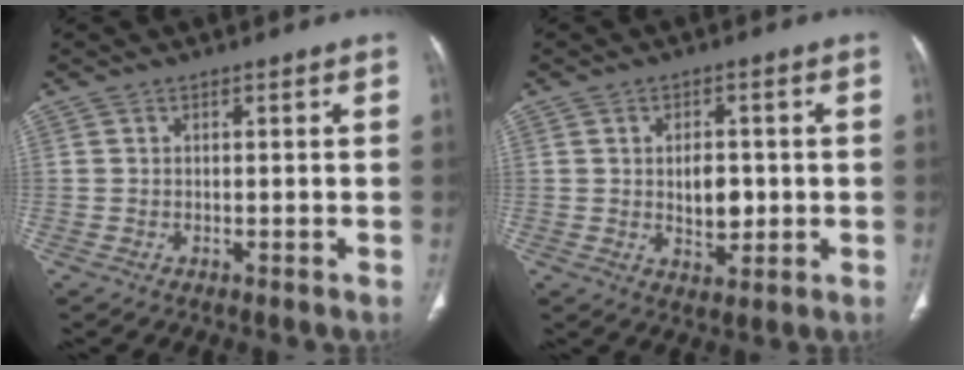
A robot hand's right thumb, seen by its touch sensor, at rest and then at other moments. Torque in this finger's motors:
{"motor_torque": [-0.16, 0.31, 0.14, 0.23, 0.10]}